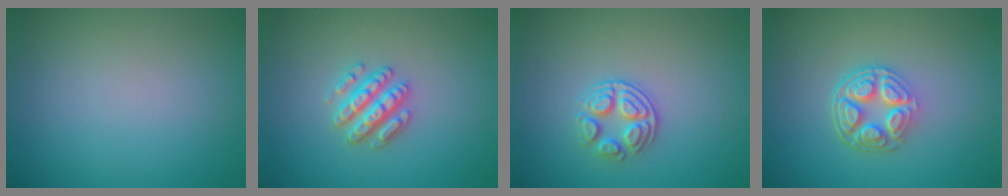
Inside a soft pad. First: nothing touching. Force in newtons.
{"total": 3.2, "press": 3.1, "slide": 0.6}
{"total": 2.9, "press": 2.6, "slide": 1.3}
{"total": 5.3, "press": 3.9, "slide": 3.6}